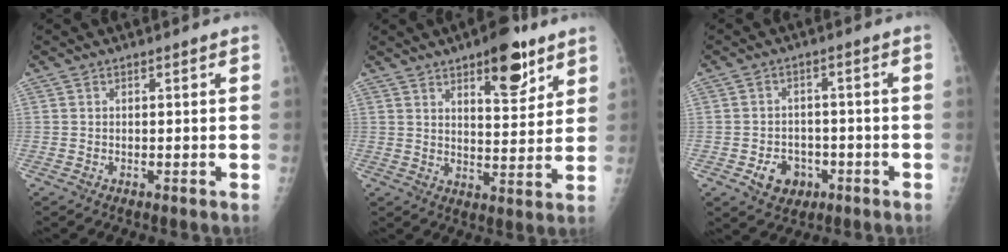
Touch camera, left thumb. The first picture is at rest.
{"total": 11.0, "force": [6.7, 4.3, 7.7], "torque": [-0.082, -0.038, 0.098]}
{"total": 6.1, "force": [-2.5, 4.9, 2.6], "torque": [-0.018, 0.018, -0.032]}